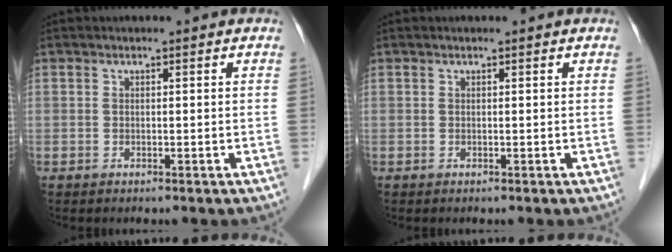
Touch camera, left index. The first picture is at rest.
{"total": 0.0}